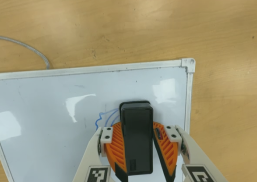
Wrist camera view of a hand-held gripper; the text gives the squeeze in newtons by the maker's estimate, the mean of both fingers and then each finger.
{"total": 14.7, "left": 16.5, "right": 13.0}